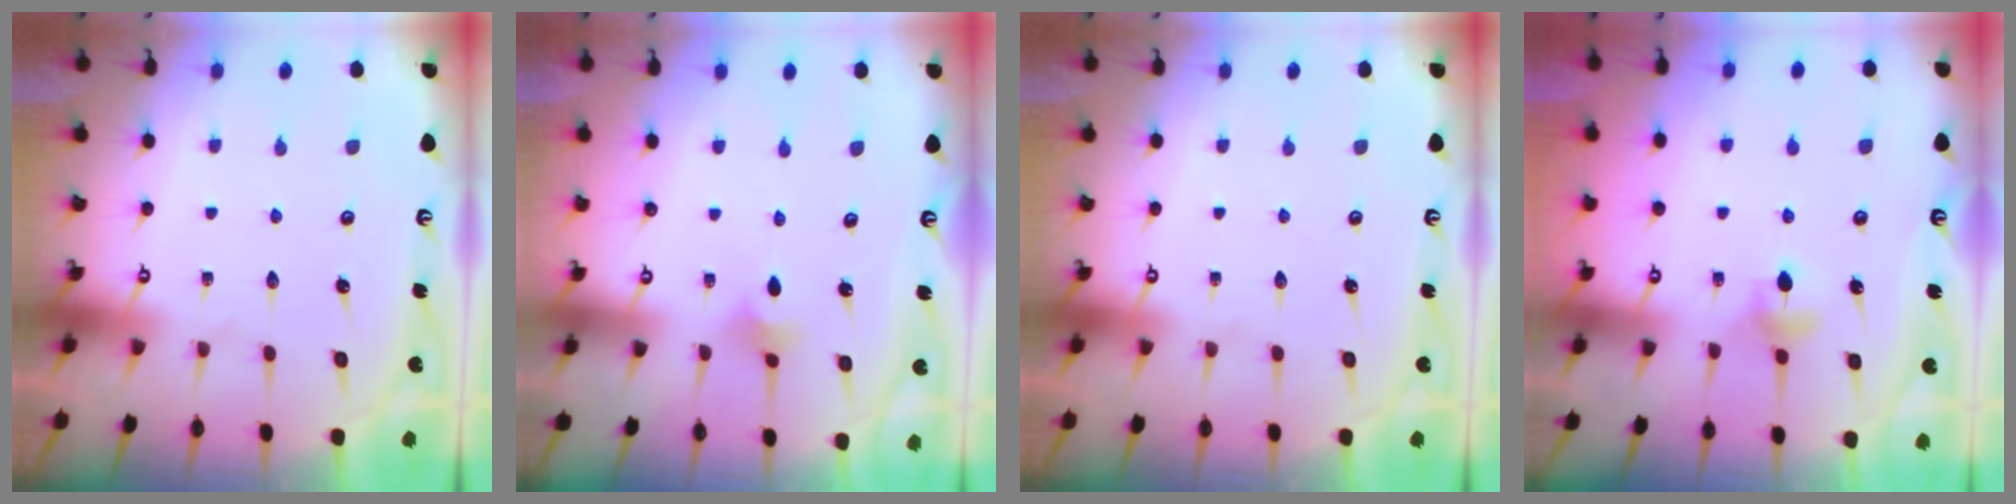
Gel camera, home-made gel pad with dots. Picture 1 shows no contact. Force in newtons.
{"total": 2.8, "press": 2.7, "slide": 0.6}
{"total": 0.0}
{"total": 4.6, "press": 4.5, "slide": 0.9}